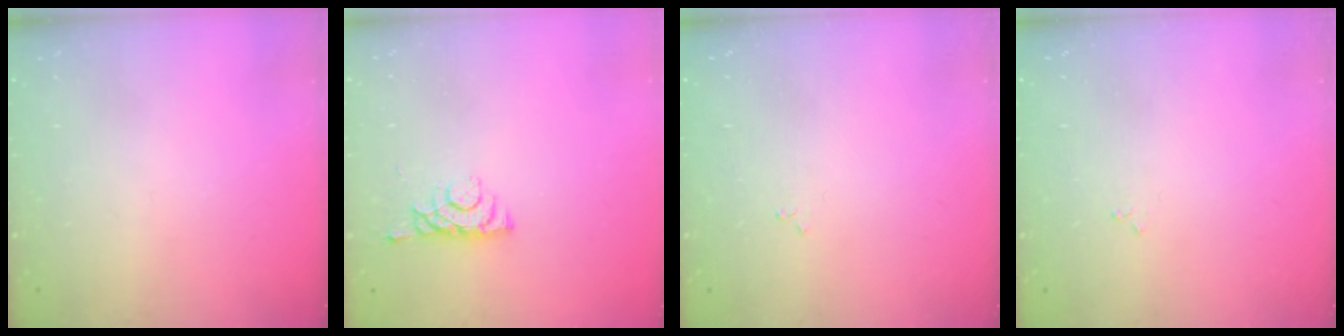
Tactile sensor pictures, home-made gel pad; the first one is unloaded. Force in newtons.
{"total": 3.7, "press": 3.7, "slide": 0.6}
{"total": 2.5, "press": 2.4, "slide": 0.3}
{"total": 2.5, "press": 2.4, "slide": 0.3}